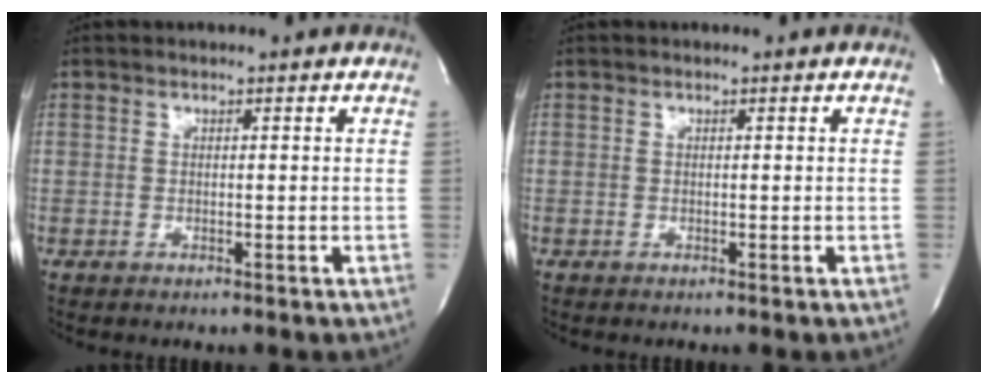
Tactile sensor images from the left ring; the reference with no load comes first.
{"total": 0.0}